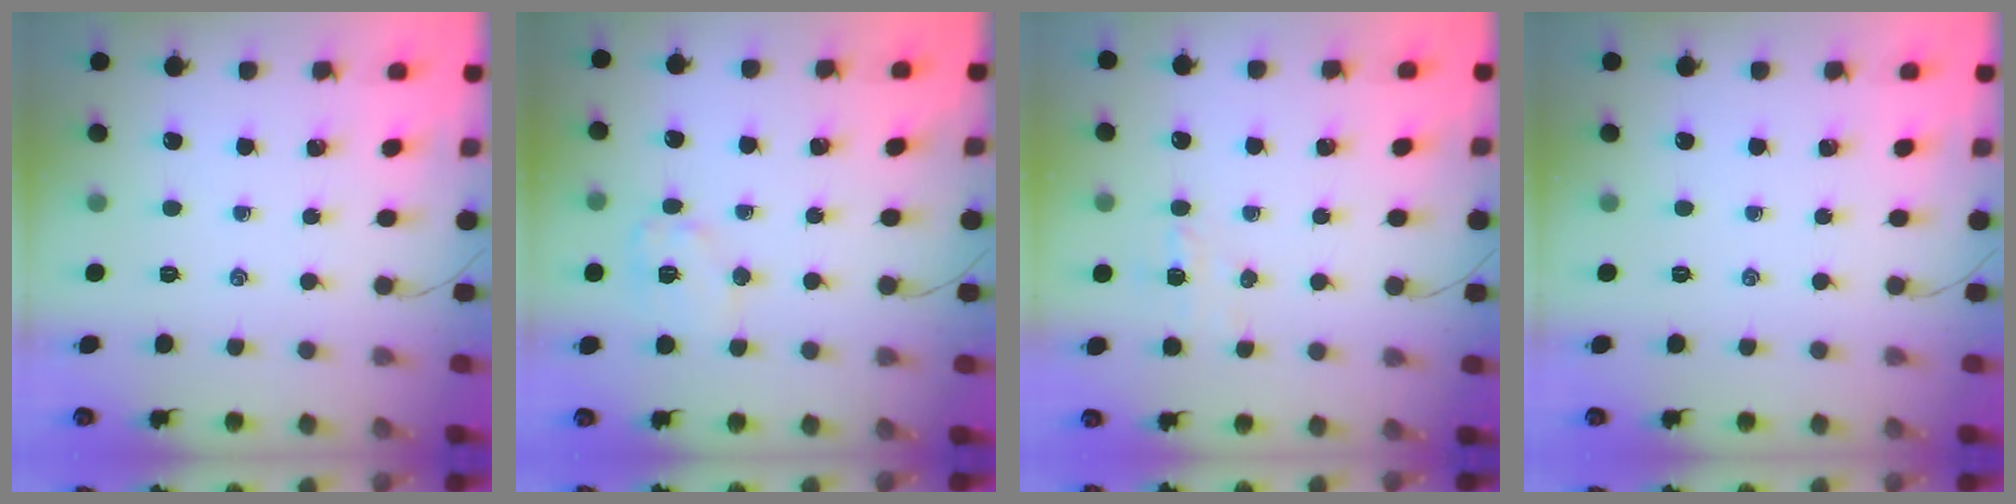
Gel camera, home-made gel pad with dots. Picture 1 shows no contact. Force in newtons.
{"total": 7.4, "press": 7.4, "slide": 0.8}
{"total": 3.7, "press": 3.5, "slide": 1.1}
{"total": 0.0}